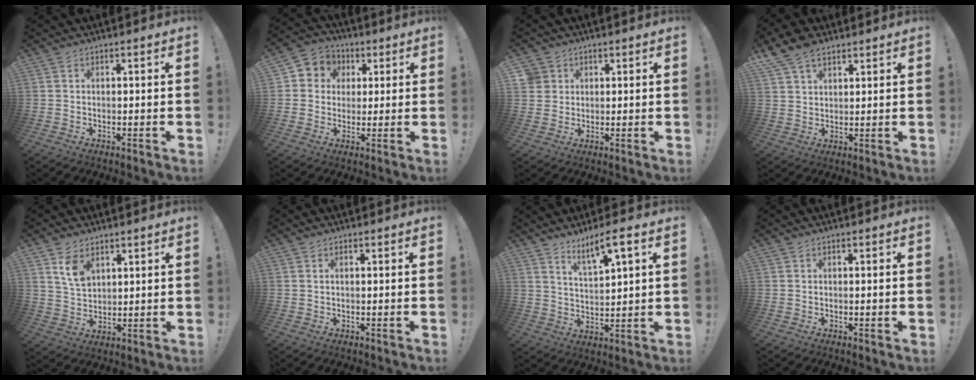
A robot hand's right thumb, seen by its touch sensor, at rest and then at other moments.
{"total": 7.1, "force": [0.6, 6.8, 2.0], "torque": [-0.023, 0.004, 0.017]}
{"total": 4.0, "force": [1.6, 3.6, 0.7], "torque": [-0.009, -0.004, 0.030]}
{"total": 8.0, "force": [5.6, 4.2, 3.7], "torque": [-0.069, -0.018, 0.111]}
{"total": 7.6, "force": [4.4, 4.8, 3.8], "torque": [-0.060, -0.018, 0.082]}
{"total": 0.7, "force": [0.4, 0.1, 0.6], "torque": [-0.011, 0.001, 0.007]}
{"total": 7.5, "force": [5.3, 0.9, 5.3], "torque": [-0.089, -0.029, 0.088]}
{"total": 0.7, "force": [-0.1, -0.3, 0.7], "torque": [-0.012, -0.003, -0.001]}